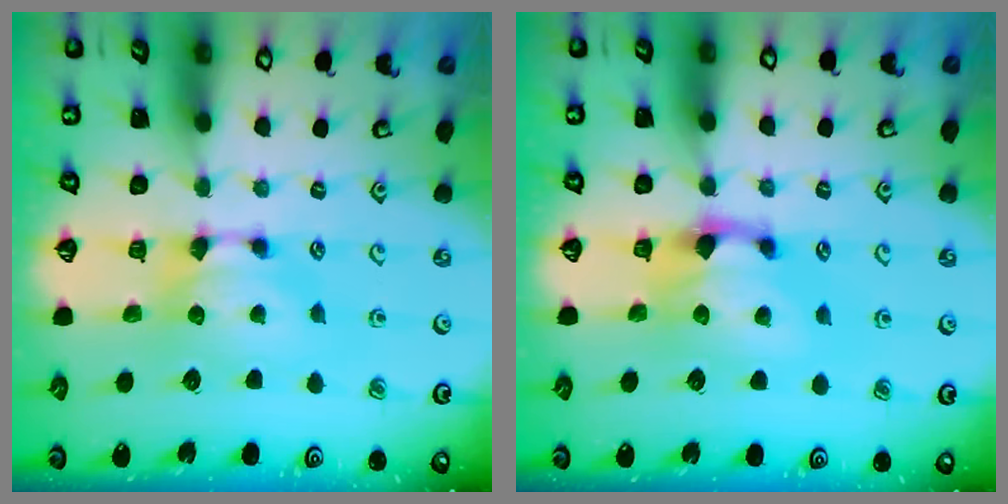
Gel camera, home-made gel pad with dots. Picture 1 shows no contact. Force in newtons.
{"total": 1.4, "press": 0.9, "slide": 1.1}